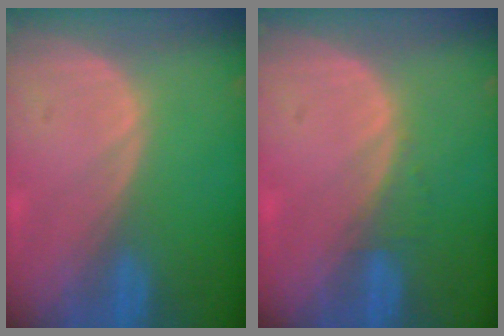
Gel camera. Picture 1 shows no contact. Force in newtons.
{"total": 1.2, "press": 1.1, "slide": 0.4}